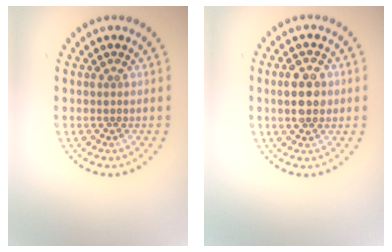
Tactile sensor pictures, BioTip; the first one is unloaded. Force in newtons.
{"total": 3.6, "press": 3.6, "slide": 0.1}